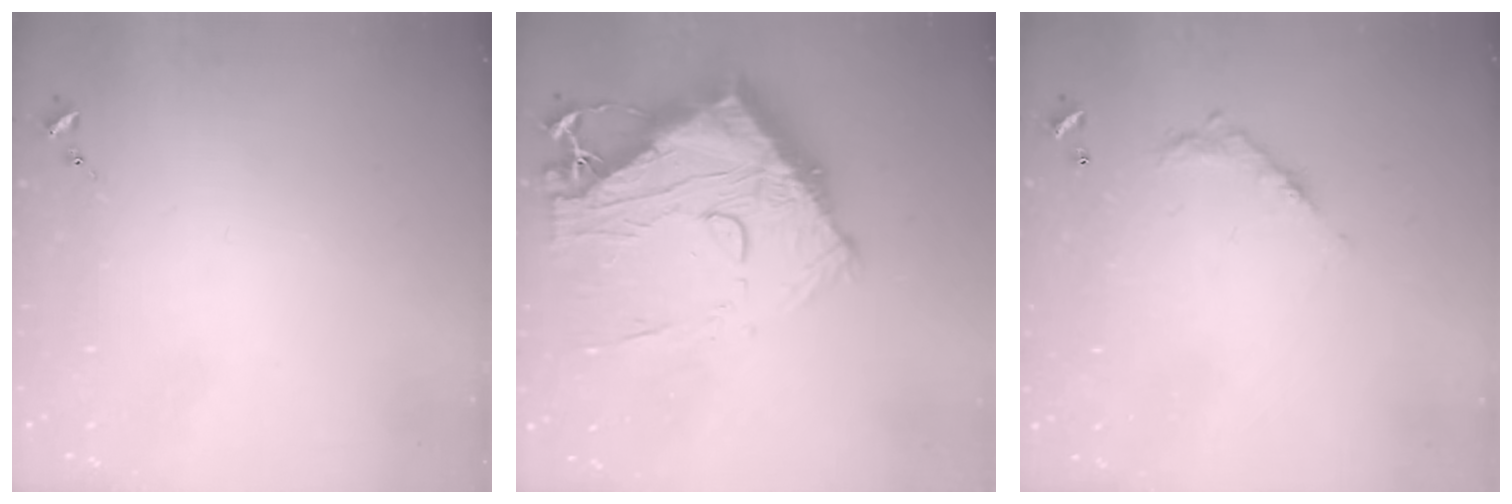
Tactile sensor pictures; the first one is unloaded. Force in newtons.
{"total": 23.2, "press": 23.1, "slide": 2.2}
{"total": 8.4, "press": 8.4, "slide": 0.4}